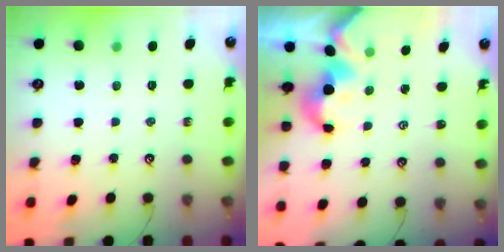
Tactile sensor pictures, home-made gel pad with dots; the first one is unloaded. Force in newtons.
{"total": 2.0, "press": 2.0, "slide": 0.1}